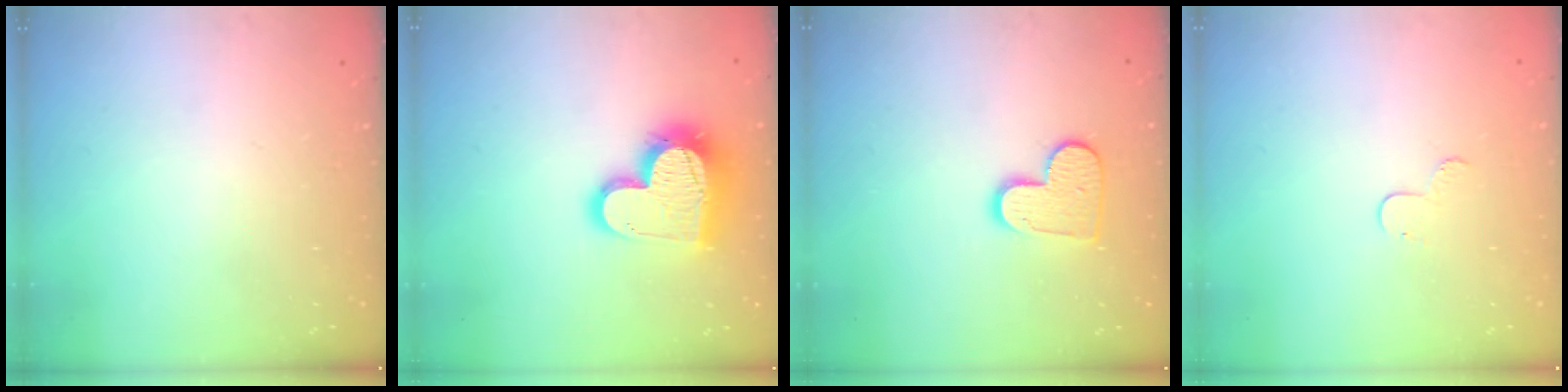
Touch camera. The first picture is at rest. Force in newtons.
{"total": 17.7, "press": 17.6, "slide": 1.5}
{"total": 9.7, "press": 9.7, "slide": 0.5}
{"total": 4.8, "press": 4.8, "slide": 0.5}